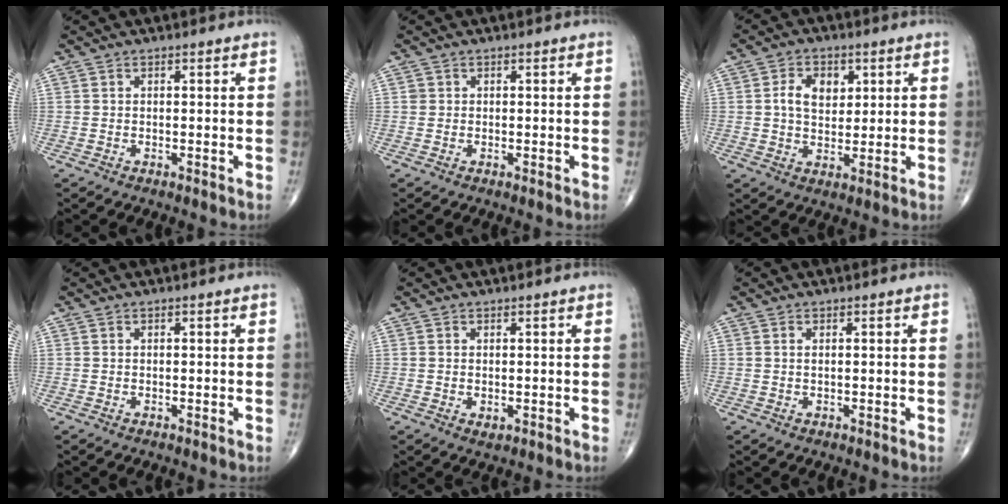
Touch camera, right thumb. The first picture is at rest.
{"total": 0.7, "force": [0.2, 0.7, 0.1], "torque": [0.003, 0.002, 0.004]}
{"total": 6.8, "force": [1.8, 4.7, 4.6], "torque": [-0.056, -0.006, 0.029]}
{"total": 0.0}
{"total": 1.0, "force": [0.0, 0.6, 0.8], "torque": [-0.011, -0.001, 0.002]}
{"total": 0.6, "force": [0.2, 0.2, 0.5], "torque": [-0.016, 0.003, 0.005]}